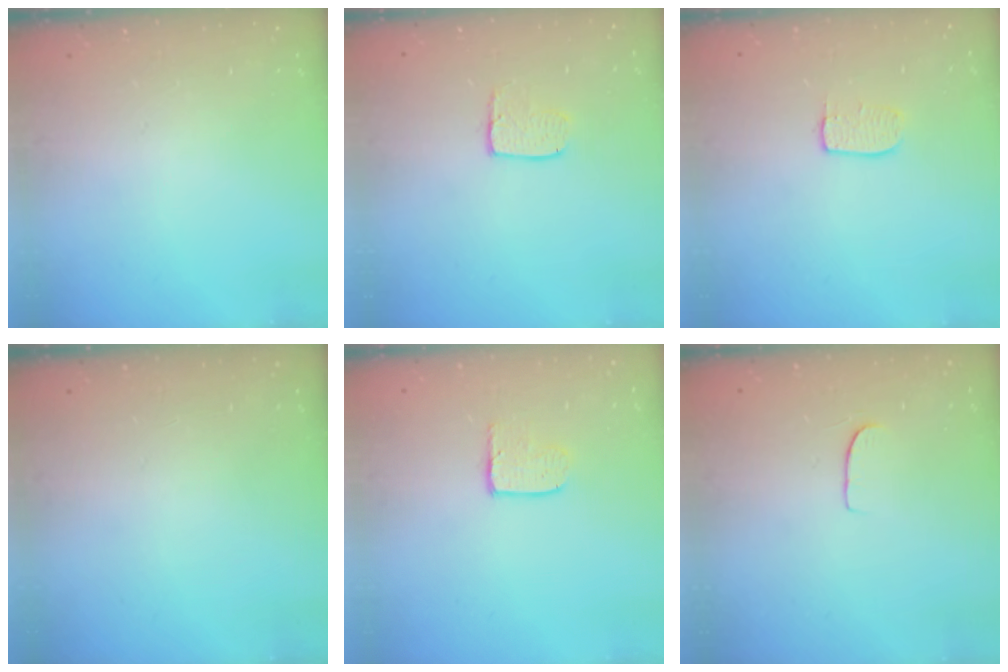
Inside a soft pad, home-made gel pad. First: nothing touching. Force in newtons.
{"total": 5.2, "press": 5.2, "slide": 0.3}
{"total": 5.5, "press": 5.5, "slide": 0.1}
{"total": 0.0}
{"total": 3.9, "press": 3.9, "slide": 0.4}
{"total": 5.8, "press": 5.8, "slide": 0.3}